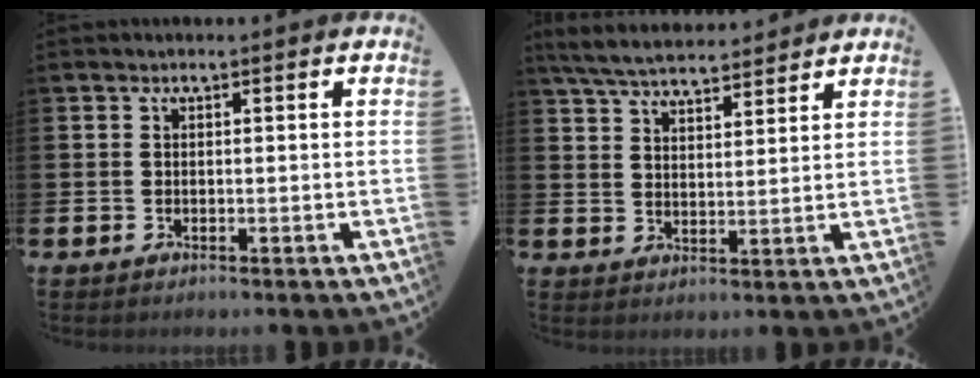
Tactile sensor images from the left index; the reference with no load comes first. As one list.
[{"total": 5.9, "force": [5.7, 0.9, 1.3], "torque": [-0.048, -0.025, 0.104]}]